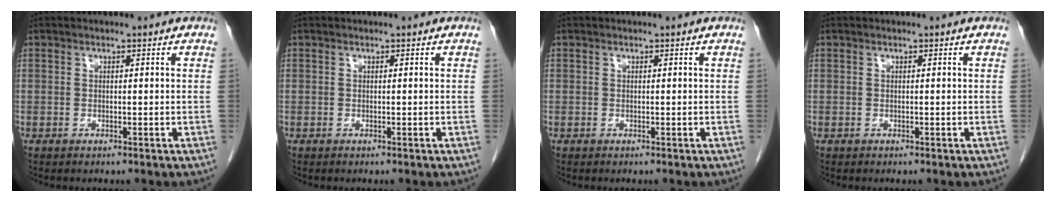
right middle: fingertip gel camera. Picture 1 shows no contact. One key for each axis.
{"total": 0.0}
{"total": 0.0}
{"total": 0.0}